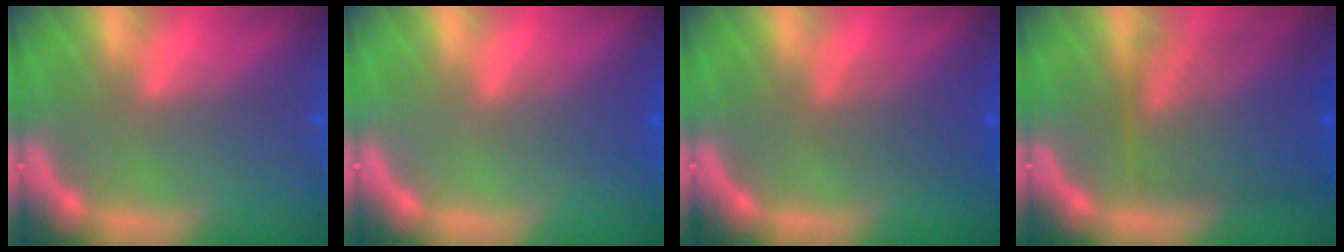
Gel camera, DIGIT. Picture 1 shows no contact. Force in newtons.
{"total": 1.9}
{"total": 3.0}
{"total": 8.6}